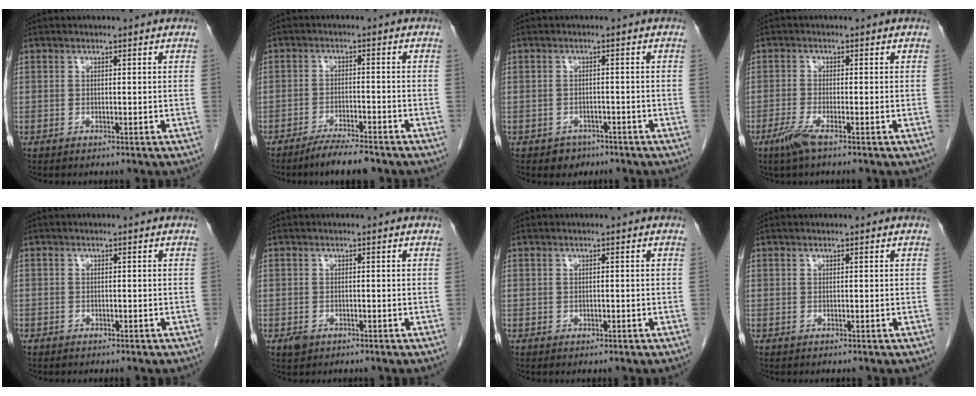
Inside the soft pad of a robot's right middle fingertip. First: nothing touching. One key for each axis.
{"total": 5.9, "fx": -4.8, "fy": 0.6, "fz": 3.3, "tx": -0.054, "ty": -0.012, "tz": -0.082}
{"total": 2.5, "fx": -1.6, "fy": 1.9, "fz": 0.3, "tx": -0.009, "ty": 0.008, "tz": -0.020}
{"total": 3.3, "fx": -2.1, "fy": 0.2, "fz": 2.5, "tx": -0.059, "ty": -0.009, "tz": -0.047}
{"total": 0.9, "fx": -0.6, "fy": 0.6, "fz": 0.1, "tx": -0.007, "ty": 0.004, "tz": -0.010}
{"total": 1.5, "fx": -0.9, "fy": 1.1, "fz": 0.7, "tx": -0.014, "ty": 0.002, "tz": -0.009}
{"total": 0.6, "fx": -0.2, "fy": 0.5, "fz": 0.3, "tx": -0.004, "ty": 0.002, "tz": -0.002}
{"total": 0.0}